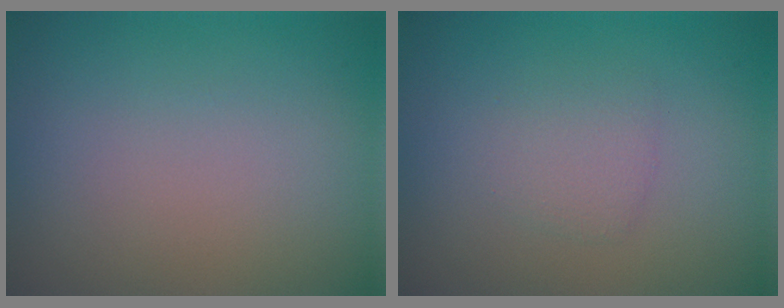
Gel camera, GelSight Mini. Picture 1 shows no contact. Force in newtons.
{"total": 1.7, "press": 1.7, "slide": 0.0}